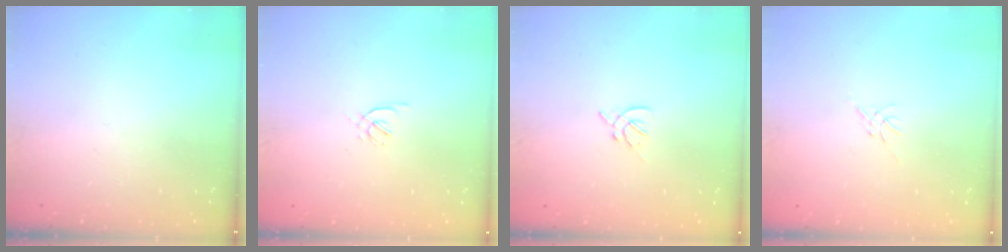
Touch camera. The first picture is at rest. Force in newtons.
{"total": 1.7, "press": 1.6, "slide": 0.5}
{"total": 2.2, "press": 2.1, "slide": 0.6}
{"total": 0.0}